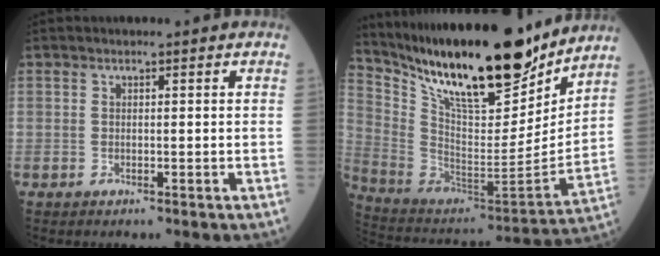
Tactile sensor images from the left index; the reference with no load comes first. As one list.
[{"total": 25.5, "force": [20.3, 5.3, 14.5], "torque": [-0.260, -0.030, 0.341]}]